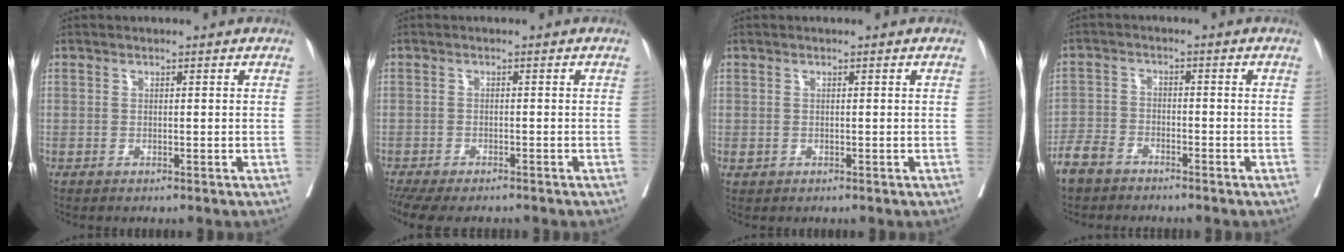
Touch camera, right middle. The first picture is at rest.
{"total": 9.6, "force": [-7.9, 2.9, 4.6], "torque": [-0.090, -0.008, -0.118]}
{"total": 0.6, "force": [-0.1, 0.5, 0.2], "torque": [-0.008, -0.001, 0.003]}
{"total": 4.8, "force": [-4.0, 2.2, 1.4], "torque": [-0.041, -0.004, -0.081]}